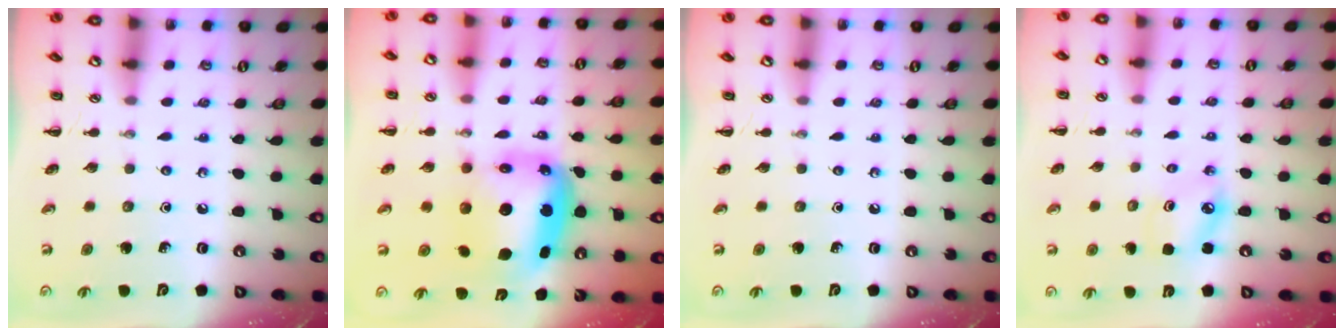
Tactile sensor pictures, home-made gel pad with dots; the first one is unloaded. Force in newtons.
{"total": 9.0, "press": 8.6, "slide": 2.6}
{"total": 0.0}
{"total": 4.6, "press": 4.5, "slide": 1.0}